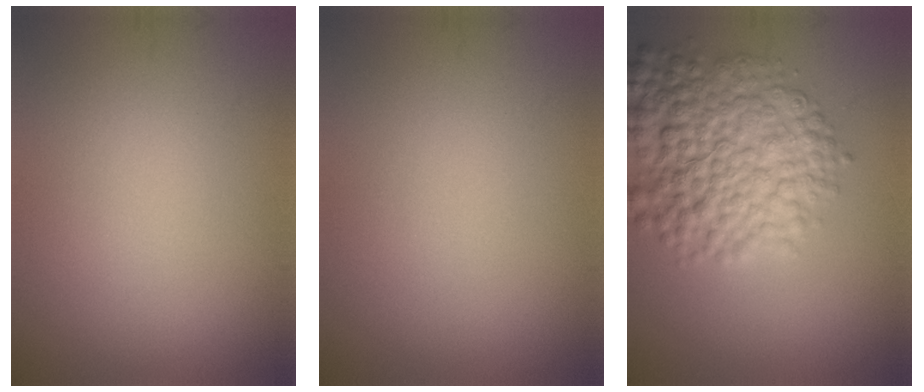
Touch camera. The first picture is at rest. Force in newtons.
{"total": 0.0}
{"total": 8.7, "press": 8.7, "slide": 0.3}